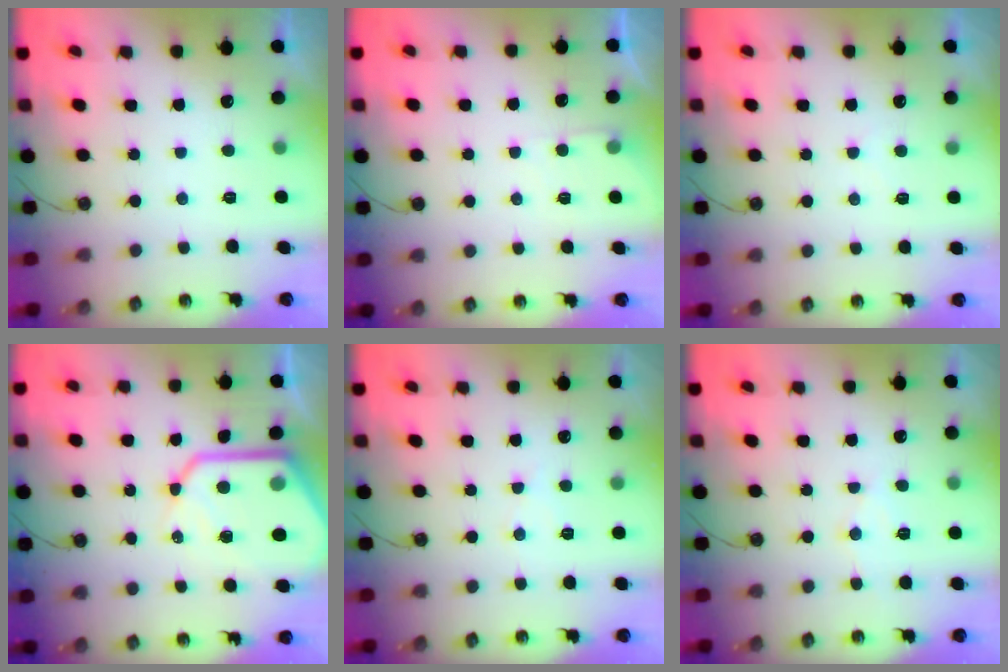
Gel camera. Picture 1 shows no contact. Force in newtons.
{"total": 3.8, "press": 3.7, "slide": 0.6}
{"total": 2.9, "press": 2.9, "slide": 0.5}
{"total": 17.3, "press": 17.2, "slide": 1.7}
{"total": 3.7, "press": 3.6, "slide": 0.7}
{"total": 6.4, "press": 6.4, "slide": 0.3}